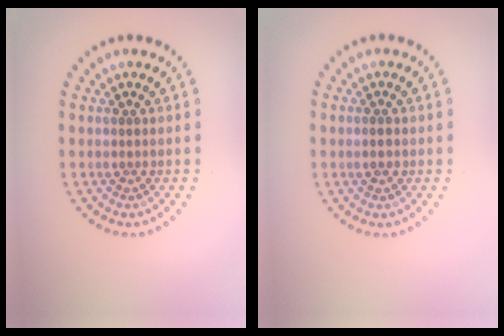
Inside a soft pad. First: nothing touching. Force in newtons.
{"total": 1.2, "press": 1.2, "slide": 0.1}